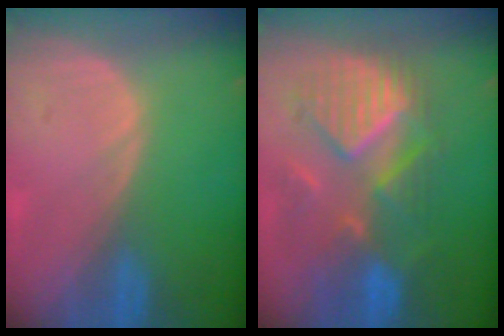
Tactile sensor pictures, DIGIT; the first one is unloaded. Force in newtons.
{"total": 10.2, "press": 9.5, "slide": 3.7}